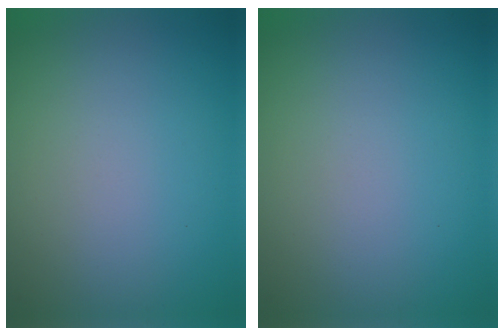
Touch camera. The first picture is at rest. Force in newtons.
{"total": 0.0}